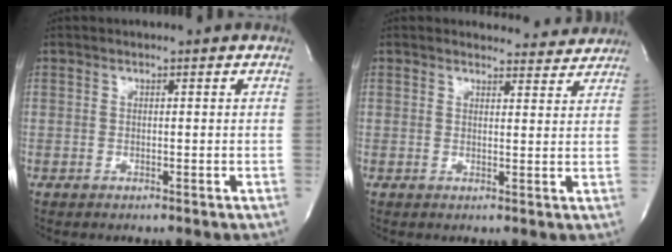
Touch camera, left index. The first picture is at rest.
{"total": 4.7, "force": [4.6, 1.0, -0.4], "torque": [0.005, -0.004, 0.042]}